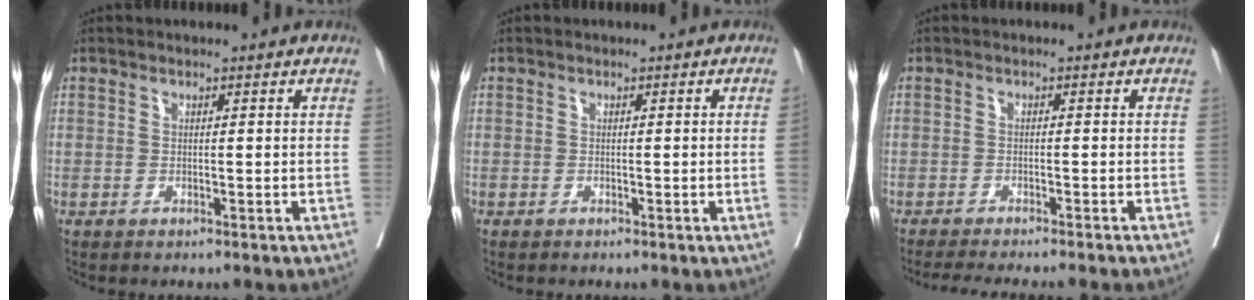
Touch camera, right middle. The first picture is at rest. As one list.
[{"total": 0.9, "force": [0.0, -0.4, 0.8], "torque": [-0.009, -0.002, 0.002]}, {"total": 7.9, "force": [-7.0, -0.7, 3.6], "torque": [-0.027, -0.016, -0.103]}]